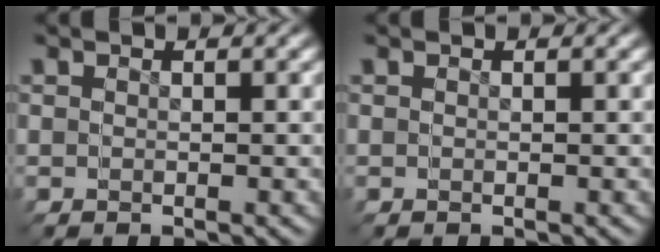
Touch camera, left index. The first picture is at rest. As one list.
[{"total": 0.0}]